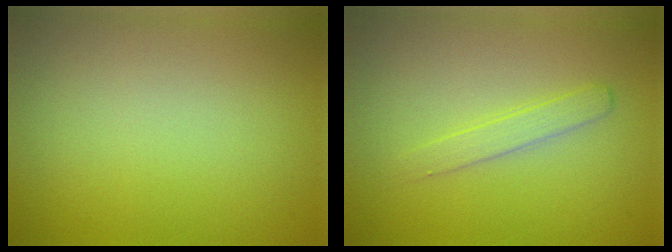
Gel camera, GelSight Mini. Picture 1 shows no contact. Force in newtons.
{"total": 1.6, "press": 1.6, "slide": 0.0}